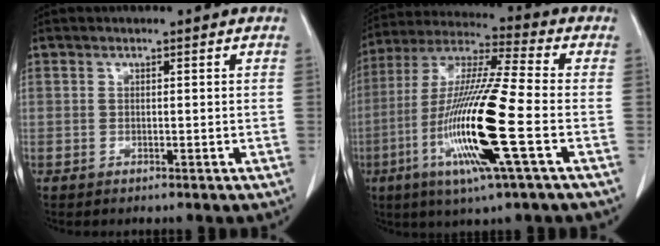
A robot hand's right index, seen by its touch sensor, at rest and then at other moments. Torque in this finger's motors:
{"motor_torque": [2.14, 0.00, 0.59, 0.21]}